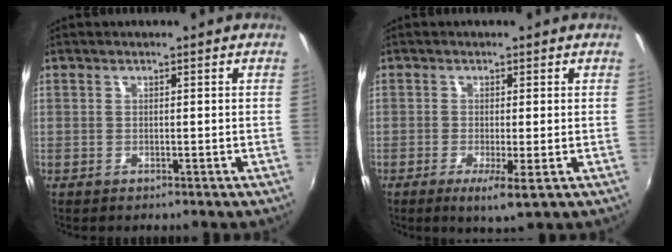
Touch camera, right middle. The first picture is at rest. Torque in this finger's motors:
{"motor_torque": [0.86, -1.28, 0.02, 0.03]}